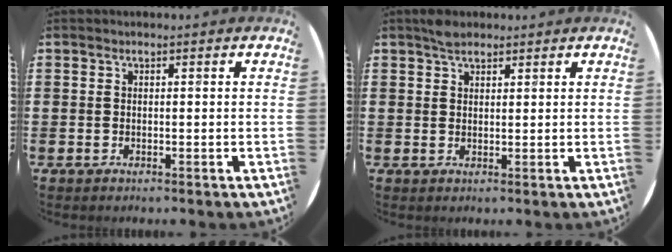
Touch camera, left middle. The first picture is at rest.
{"total": 2.0, "force": [1.7, 0.7, 0.6], "torque": [-0.007, 0.001, 0.031]}